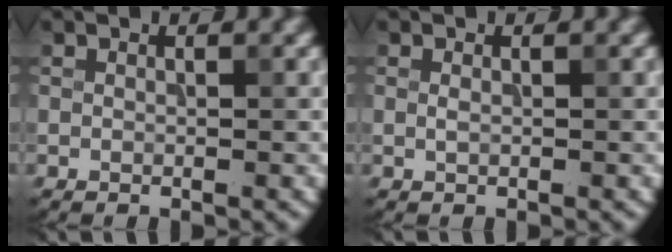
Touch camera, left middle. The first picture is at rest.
{"total": 0.5, "force": [0.1, 0.3, 0.4], "torque": [-0.011, -0.001, 0.001]}